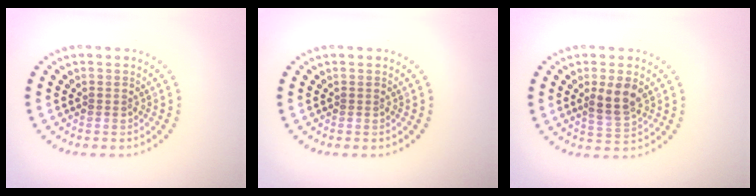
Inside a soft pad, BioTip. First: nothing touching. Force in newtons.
{"total": 0.0}
{"total": 3.5, "press": 3.3, "slide": 1.1}